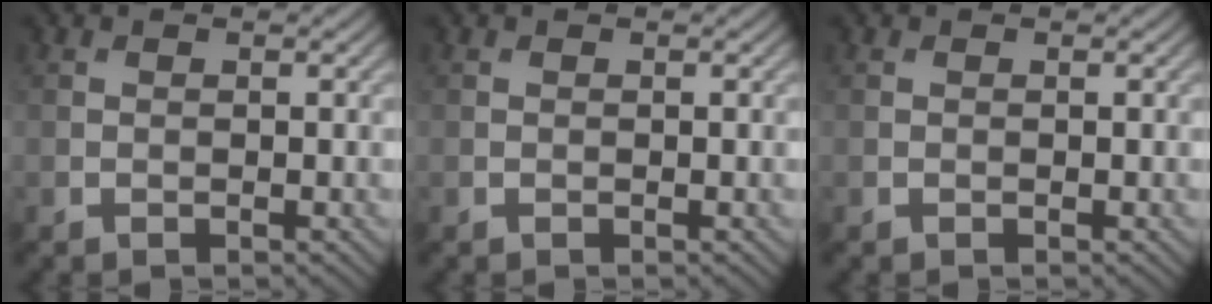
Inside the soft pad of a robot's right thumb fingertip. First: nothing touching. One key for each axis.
{"total": 0.0}
{"total": 0.0}